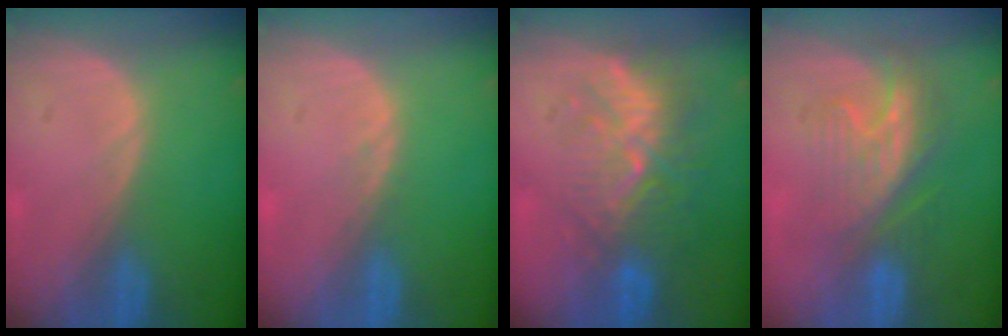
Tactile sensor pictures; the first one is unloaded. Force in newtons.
{"total": 0.6, "press": 0.6, "slide": 0.1}
{"total": 9.4, "press": 8.7, "slide": 3.5}
{"total": 8.5, "press": 7.5, "slide": 4.1}